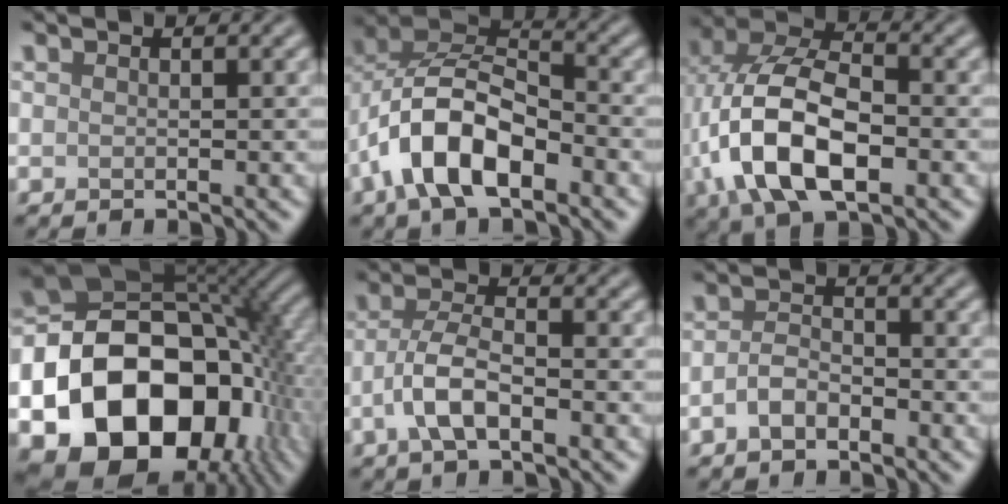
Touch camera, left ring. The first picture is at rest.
{"total": 8.8, "force": [-3.7, 4.4, 6.6], "torque": [-0.125, 0.015, -0.080]}
{"total": 11.0, "force": [-2.5, 6.0, 8.9], "torque": [-0.187, 0.002, -0.057]}
{"total": 21.4, "force": [-6.8, 15.3, 13.3], "torque": [-0.245, -0.031, -0.104]}
{"total": 3.9, "force": [-1.6, 1.4, 3.3], "torque": [-0.069, 0.005, -0.039]}
{"total": 2.2, "force": [-1.2, 1.2, 1.4], "torque": [-0.030, 0.004, -0.029]}